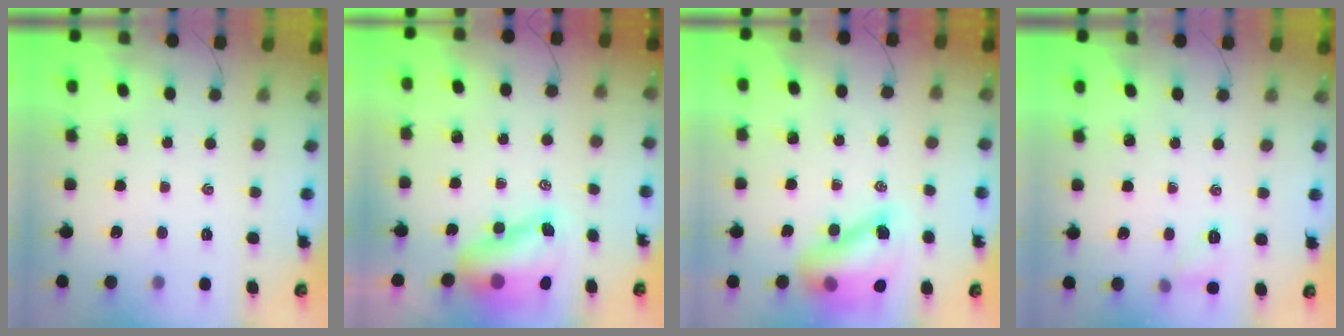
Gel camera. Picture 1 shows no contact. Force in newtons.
{"total": 8.4, "press": 8.2, "slide": 1.7}
{"total": 12.8, "press": 12.2, "slide": 3.6}
{"total": 6.0, "press": 5.7, "slide": 1.7}